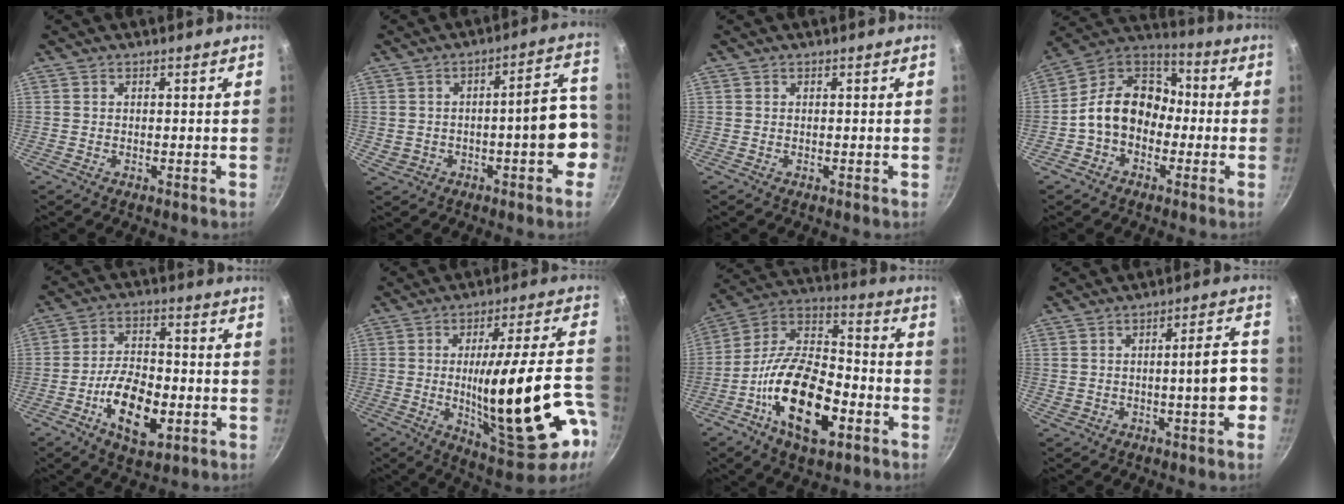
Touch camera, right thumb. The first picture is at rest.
{"total": 10.9, "force": [-2.2, 4.7, 9.6], "torque": [-0.101, 0.053, -0.022]}
{"total": 0.0}
{"total": 13.6, "force": [-2.4, 10.4, 8.4], "torque": [-0.098, 0.051, -0.067]}
{"total": 12.9, "force": [-4.3, 6.6, 10.3], "torque": [-0.167, 0.023, -0.072]}
{"total": 25.9, "force": [-6.2, 6.9, 24.2], "torque": [-0.334, 0.012, -0.065]}
{"total": 21.5, "force": [-8.0, 10.6, 16.9], "torque": [-0.292, 0.044, -0.160]}
{"total": 8.1, "force": [-2.0, 2.0, 7.6], "torque": [-0.091, 0.031, -0.022]}